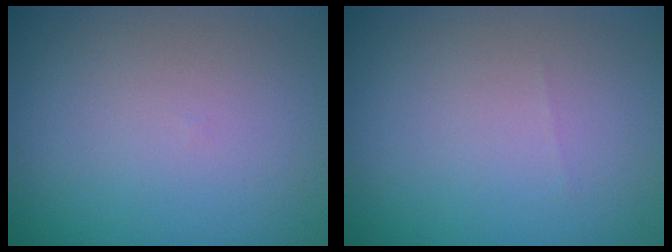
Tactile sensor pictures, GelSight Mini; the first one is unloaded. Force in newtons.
{"total": 0.0}